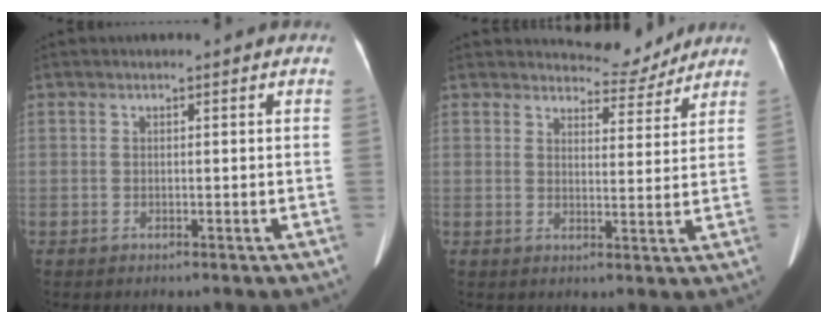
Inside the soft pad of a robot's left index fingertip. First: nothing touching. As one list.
[{"total": 5.9, "force": [5.7, 1.4, -0.1], "torque": [0.001, -0.005, 0.072]}]